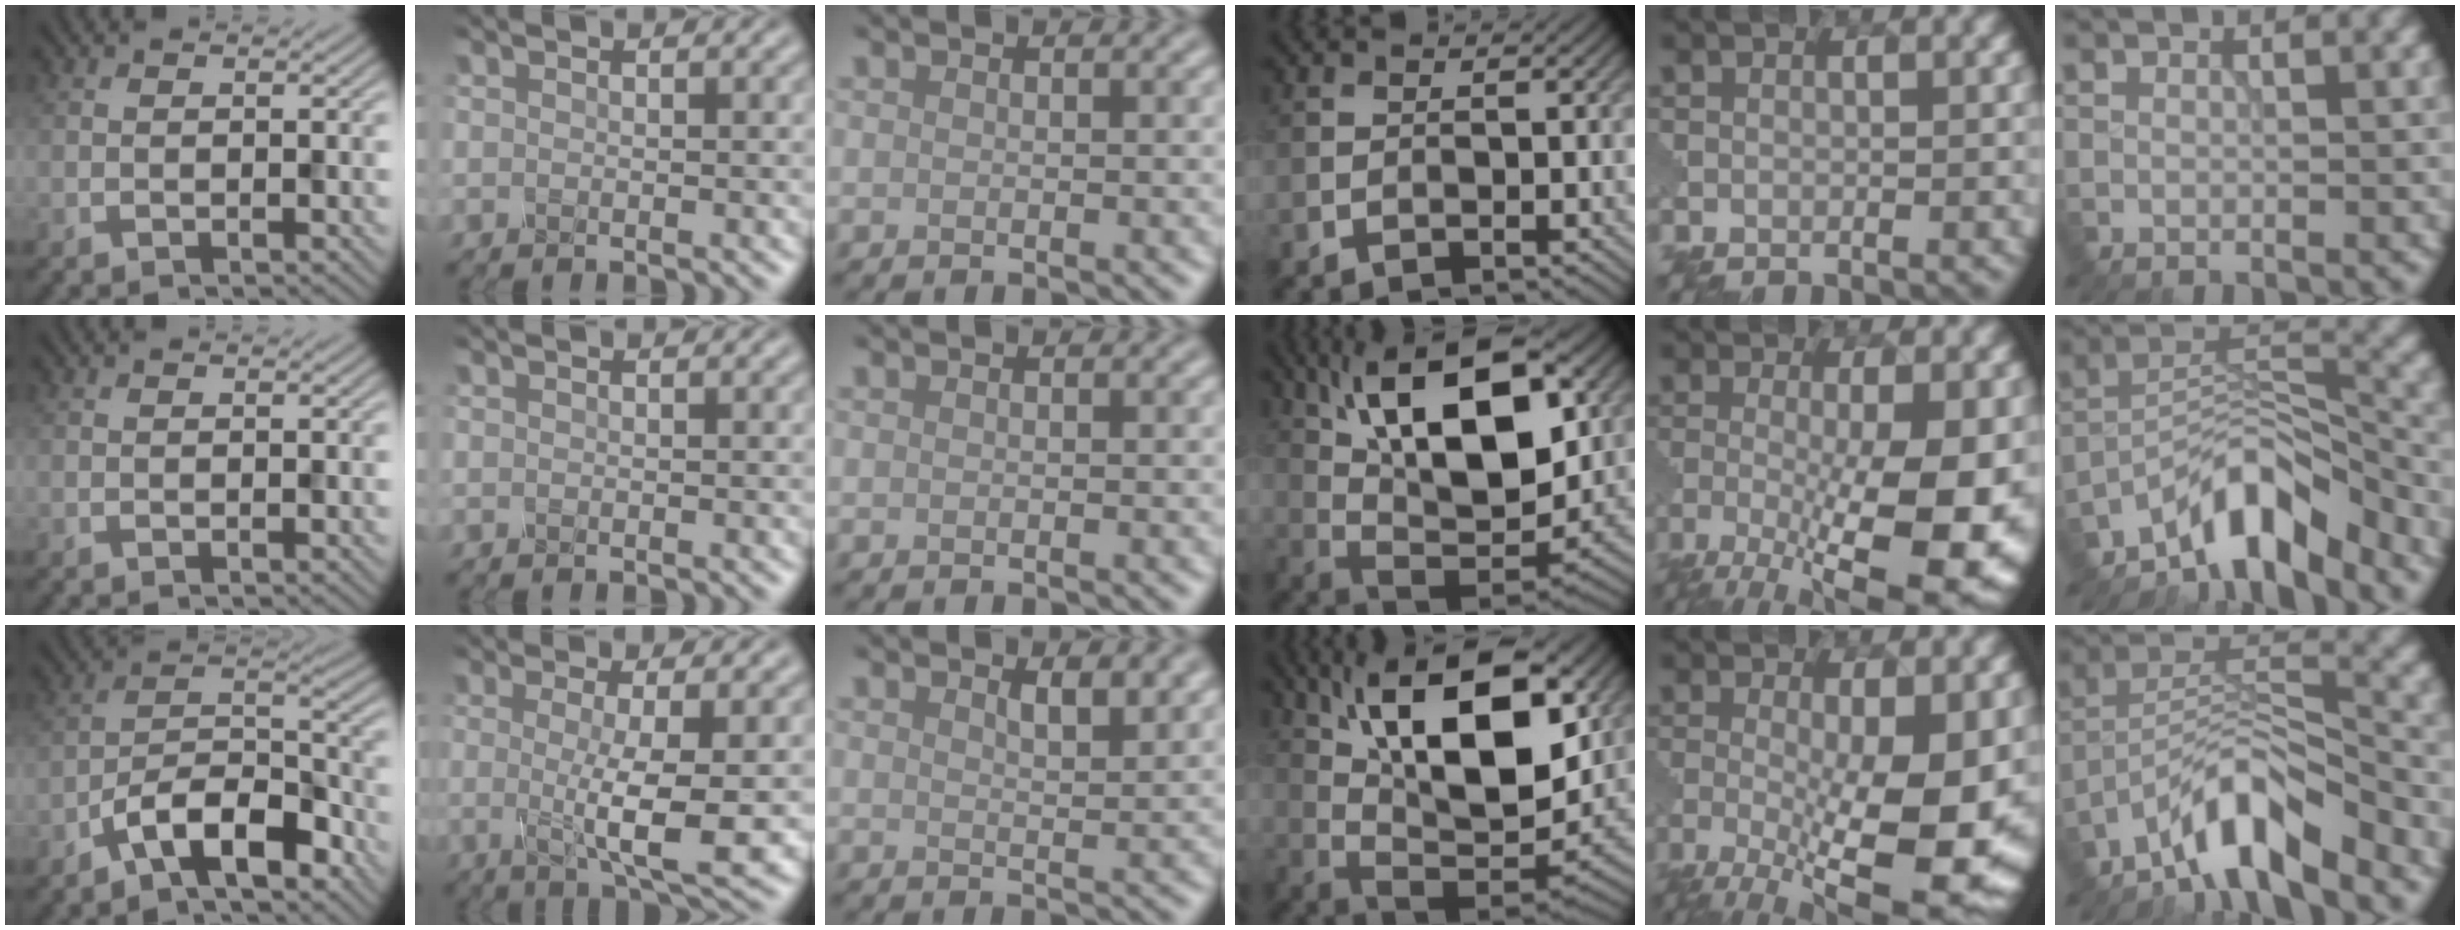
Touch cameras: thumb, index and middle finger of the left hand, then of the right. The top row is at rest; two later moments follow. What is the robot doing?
{"motion": "disassemble", "object": "glue stick"}